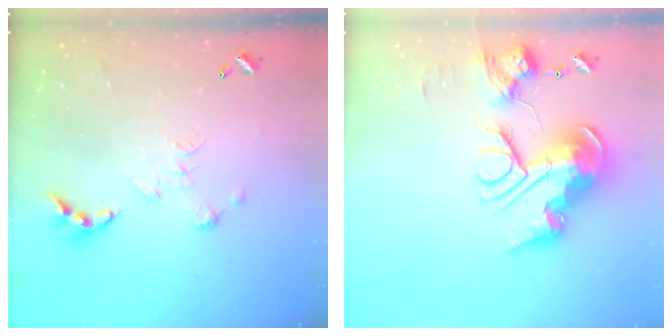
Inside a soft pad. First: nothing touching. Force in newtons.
{"total": 0.9, "press": 0.9, "slide": 0.0}